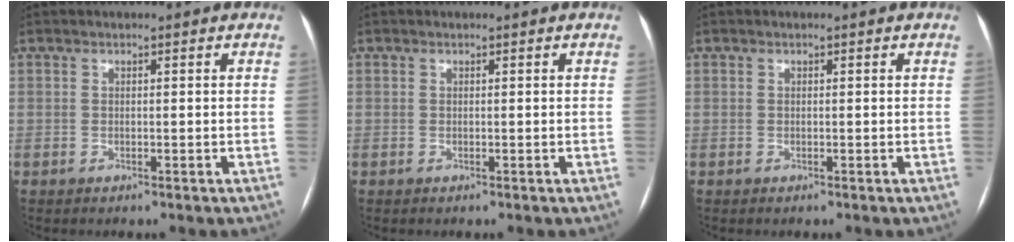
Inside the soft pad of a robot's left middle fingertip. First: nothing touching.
{"total": 0.0}
{"total": 0.0}